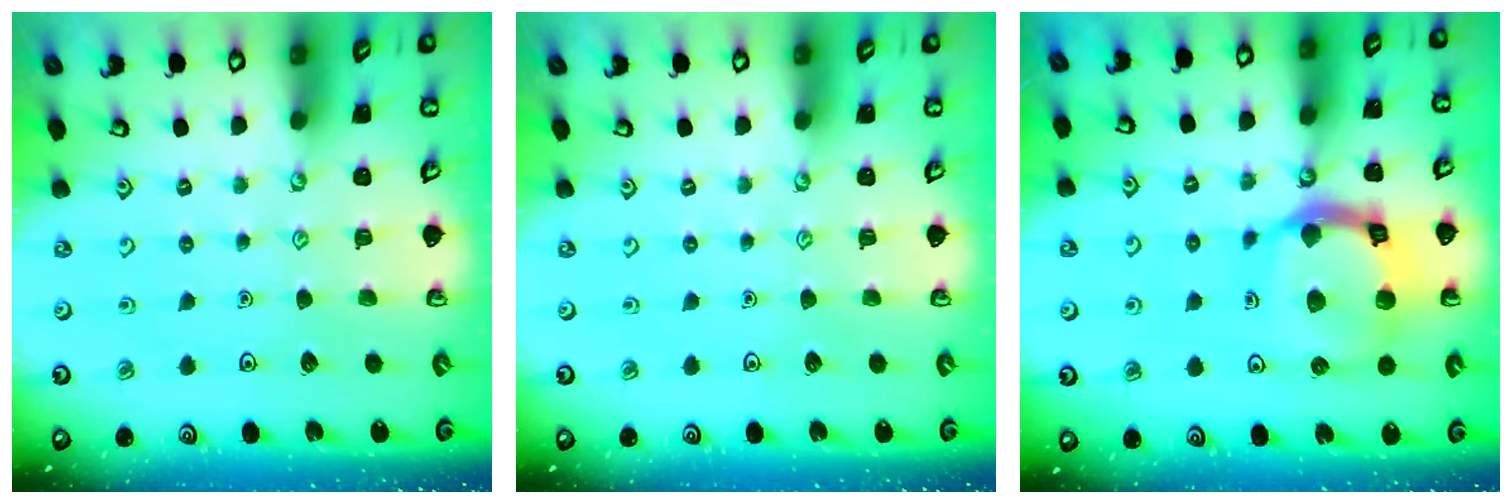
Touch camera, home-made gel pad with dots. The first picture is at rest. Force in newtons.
{"total": 0.0}
{"total": 17.6, "press": 17.5, "slide": 2.1}